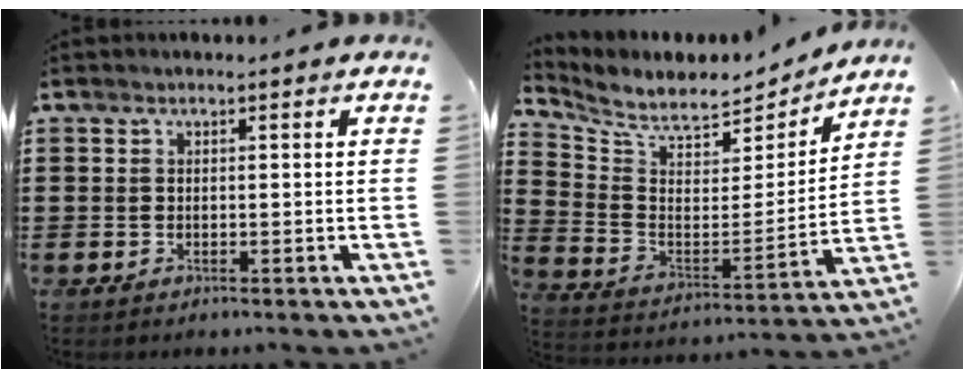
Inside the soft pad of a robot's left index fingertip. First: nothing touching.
{"total": 7.0, "force": [6.5, 1.6, 1.9], "torque": [-0.076, -0.052, 0.110]}